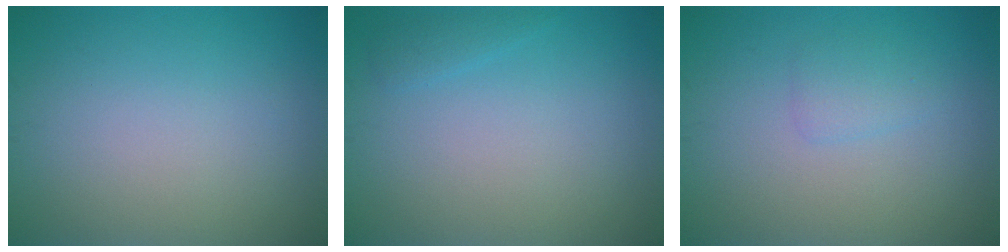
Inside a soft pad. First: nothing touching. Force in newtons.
{"total": 0.9, "press": 0.9, "slide": 0.1}
{"total": 1.2, "press": 1.2, "slide": 0.1}